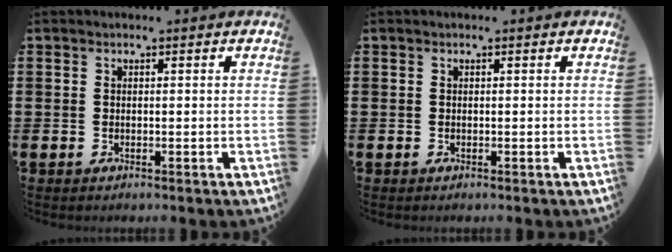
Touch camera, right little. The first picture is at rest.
{"total": 0.0}